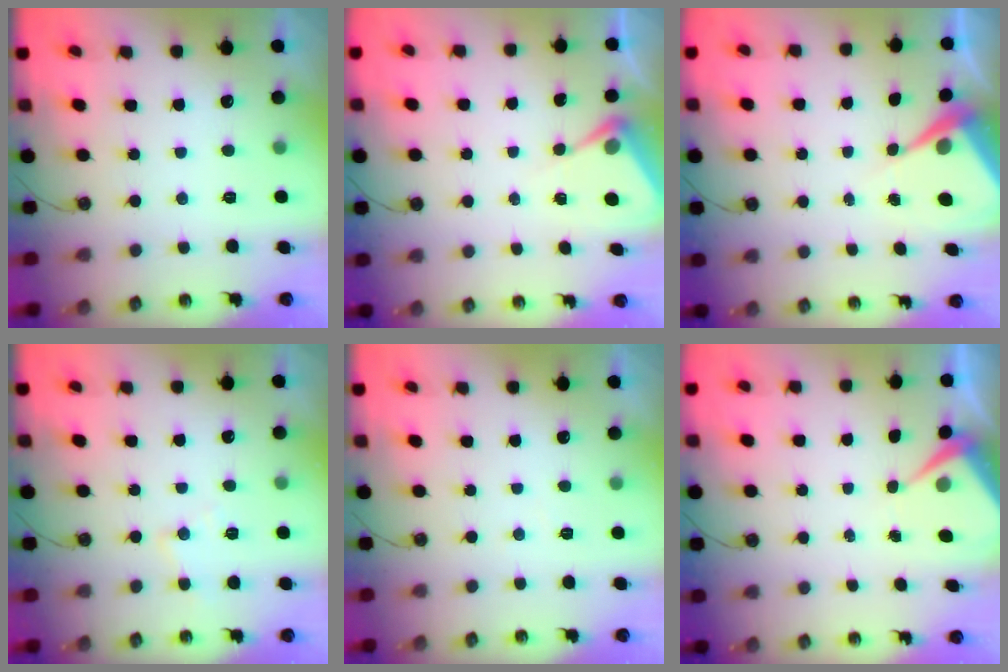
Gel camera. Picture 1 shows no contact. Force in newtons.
{"total": 5.8, "press": 5.8, "slide": 0.3}
{"total": 6.0, "press": 6.0, "slide": 0.3}
{"total": 6.6, "press": 6.6, "slide": 0.4}
{"total": 2.9, "press": 2.9, "slide": 0.5}
{"total": 6.1, "press": 6.0, "slide": 0.9}